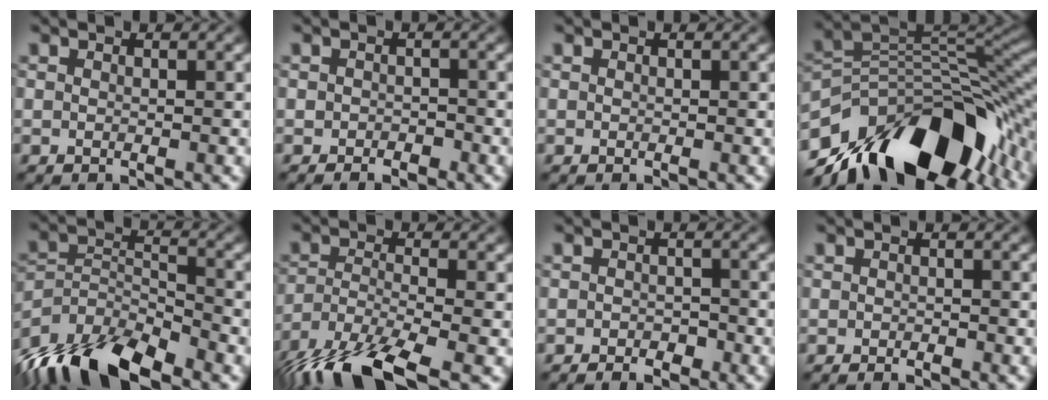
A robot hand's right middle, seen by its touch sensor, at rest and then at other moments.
{"total": 1.2, "force": [-0.9, 0.7, 0.4], "torque": [-0.005, 0.000, -0.017]}
{"total": 0.0}
{"total": 14.2, "force": [-9.2, 6.8, 8.4], "torque": [-0.129, 0.024, -0.167]}
{"total": 11.0, "force": [-8.6, 3.8, 5.8], "torque": [-0.111, -0.004, -0.167]}
{"total": 9.3, "force": [-6.7, 2.5, 6.0], "torque": [-0.122, -0.016, -0.131]}
{"total": 1.5, "force": [-1.2, 0.7, 0.7], "torque": [-0.008, 0.000, -0.021]}
{"total": 0.6, "force": [-0.5, 0.1, 0.3], "torque": [-0.002, -0.001, -0.008]}